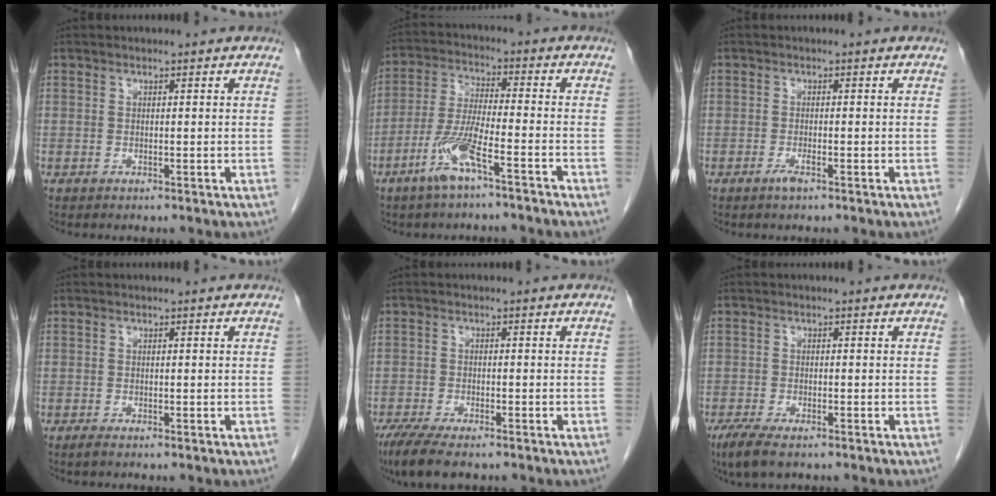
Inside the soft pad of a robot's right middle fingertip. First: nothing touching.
{"total": 8.4, "force": [-5.1, 0.9, 6.6], "torque": [-0.146, -0.005, -0.100]}
{"total": 1.6, "force": [-1.0, 0.1, 1.2], "torque": [-0.027, -0.003, -0.021]}
{"total": 0.8, "force": [-0.6, 0.0, 0.5], "torque": [-0.012, -0.003, -0.010]}
{"total": 7.7, "force": [-5.8, 2.1, 4.7], "torque": [-0.080, -0.017, -0.095]}
{"total": 5.1, "force": [-3.5, 1.4, 3.4], "torque": [-0.066, -0.012, -0.057]}